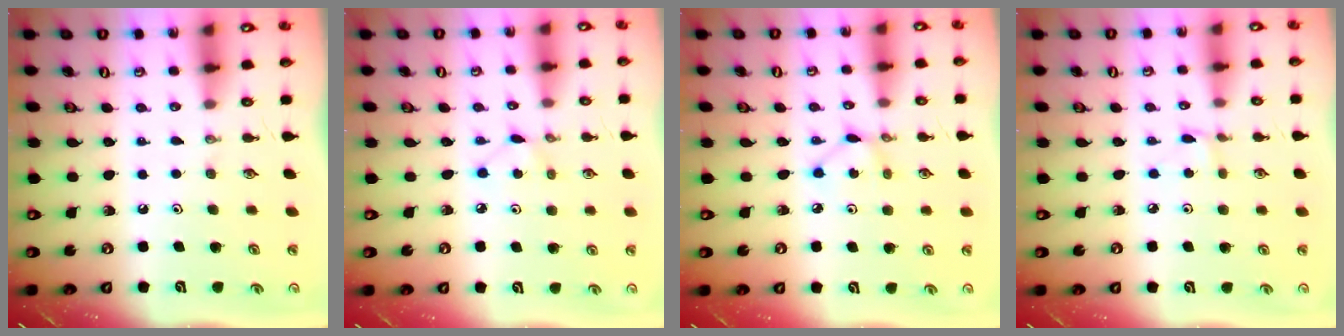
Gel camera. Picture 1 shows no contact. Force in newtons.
{"total": 4.1, "press": 4.1, "slide": 0.4}
{"total": 2.8, "press": 2.8, "slide": 0.1}
{"total": 1.6, "press": 1.6, "slide": 0.2}